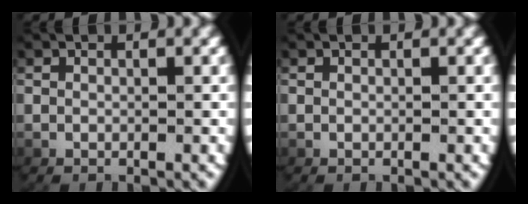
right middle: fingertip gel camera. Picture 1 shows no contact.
{"total": 0.0}